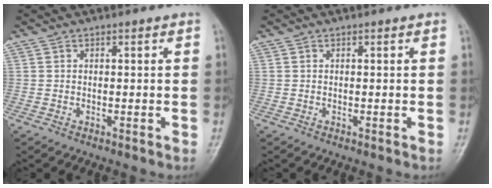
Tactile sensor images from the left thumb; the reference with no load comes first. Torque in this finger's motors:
{"motor_torque": [0.00, 0.00, -0.02, 0.00, 0.00]}